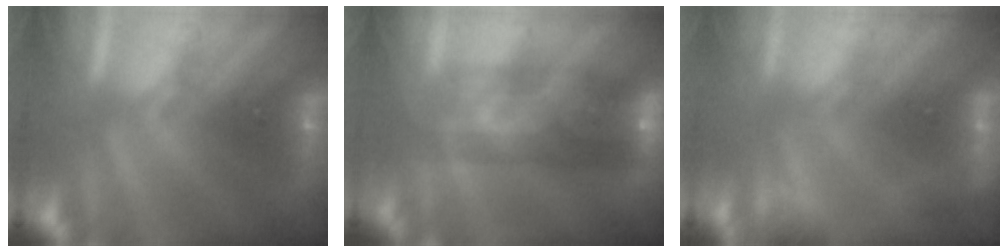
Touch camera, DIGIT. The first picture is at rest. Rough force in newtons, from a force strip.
{"total": 7.1}
{"total": 4.8}